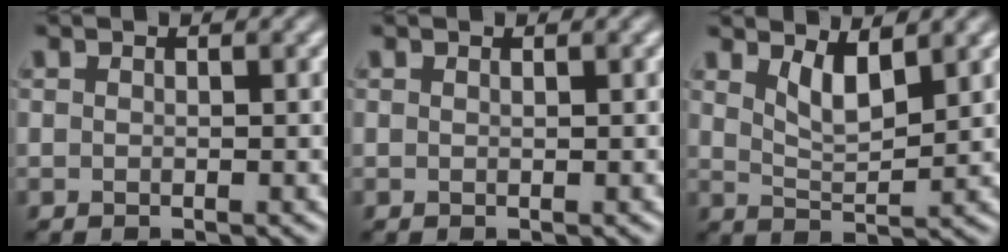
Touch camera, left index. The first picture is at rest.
{"total": 0.0}
{"total": 3.0, "force": [1.9, 0.9, 2.2], "torque": [-0.043, -0.011, 0.040]}